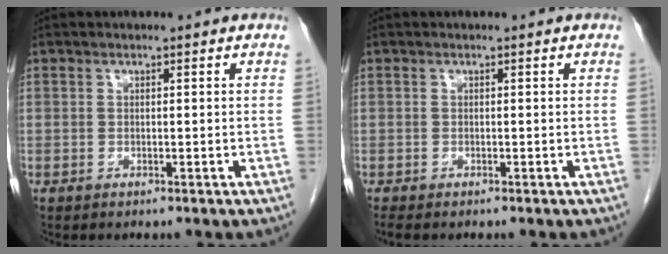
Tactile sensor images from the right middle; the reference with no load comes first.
{"total": 0.9, "force": [-0.8, 0.1, 0.4], "torque": [-0.007, -0.002, -0.011]}